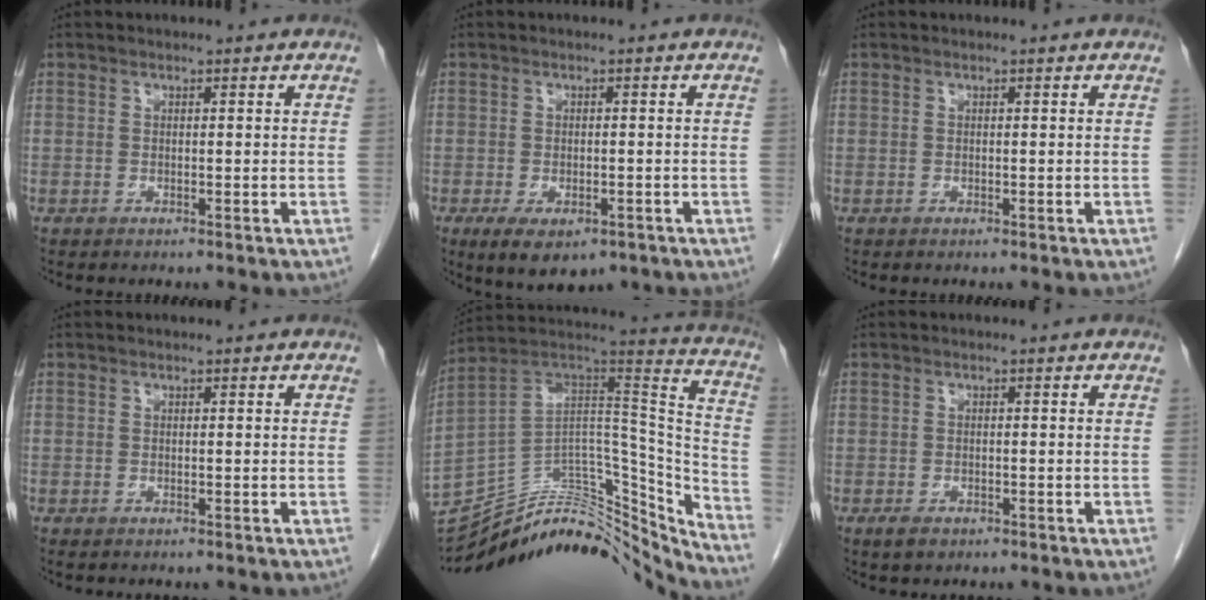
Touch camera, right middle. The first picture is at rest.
{"total": 6.6, "force": [-3.8, 3.3, 4.3], "torque": [-0.065, -0.008, -0.054]}
{"total": 0.0}
{"total": 0.0}
{"total": 28.0, "force": [-24.9, 8.3, 9.8], "torque": [-0.118, 0.057, -0.362]}
{"total": 1.7, "force": [-1.1, 0.9, 1.0], "torque": [-0.023, -0.001, -0.012]}